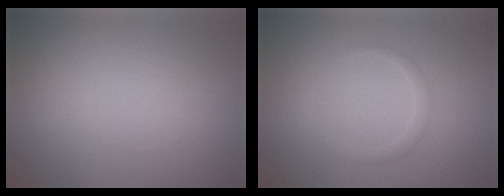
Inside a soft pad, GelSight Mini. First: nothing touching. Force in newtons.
{"total": 1.1, "press": 1.1, "slide": 0.0}